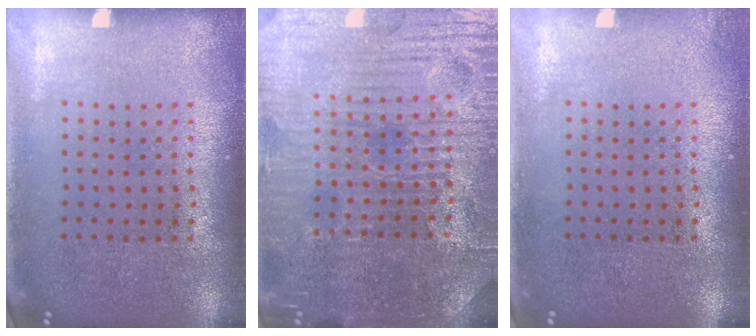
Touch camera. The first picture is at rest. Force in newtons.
{"total": 5.1, "press": 4.9, "slide": 1.3}
{"total": 0.7, "press": 0.7, "slide": 0.1}